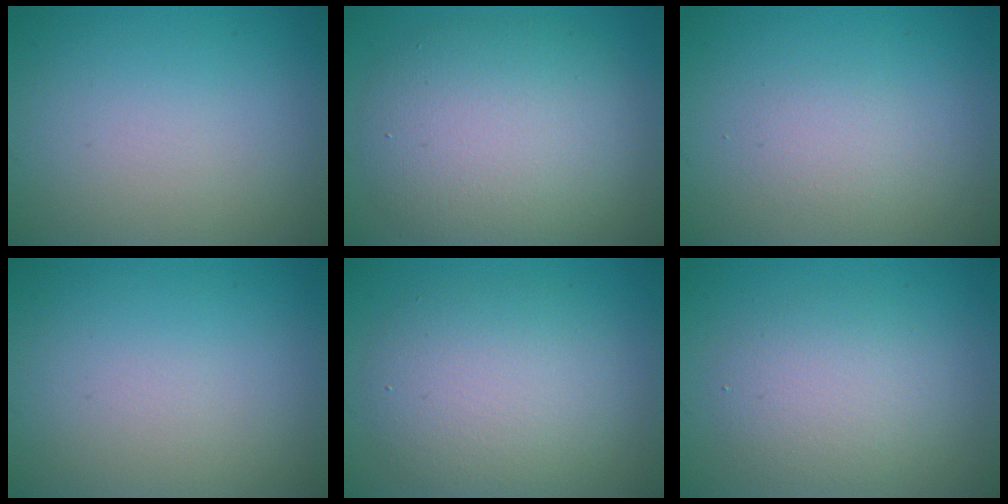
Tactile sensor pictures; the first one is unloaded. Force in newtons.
{"total": 7.9, "press": 7.9, "slide": 0.8}
{"total": 1.3, "press": 1.3, "slide": 0.0}
{"total": 0.0}
{"total": 5.9, "press": 5.9, "slide": 0.5}
{"total": 3.6, "press": 3.6, "slide": 0.4}